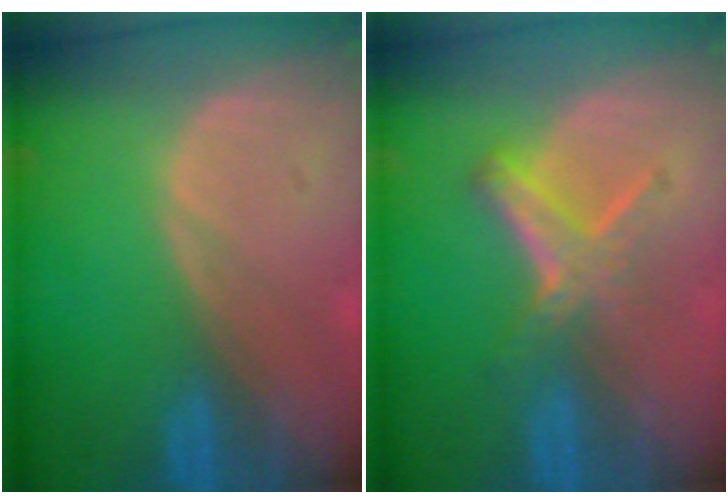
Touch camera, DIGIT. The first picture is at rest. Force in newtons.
{"total": 6.2, "press": 5.3, "slide": 3.2}